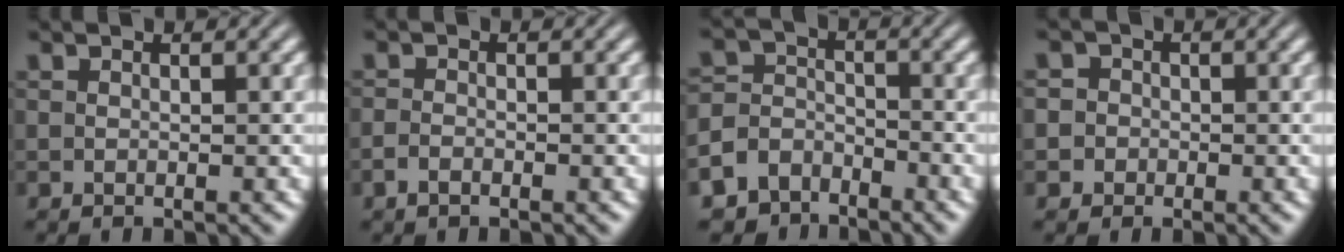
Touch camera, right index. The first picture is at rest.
{"total": 1.1, "force": [-1.1, -0.4, 0.2], "torque": [0.002, -0.008, -0.016]}
{"total": 7.4, "force": [-4.0, 5.9, 2.1], "torque": [-0.037, -0.032, -0.068]}
{"total": 3.5, "force": [-0.7, 3.3, 0.5], "torque": [-0.009, -0.004, -0.022]}